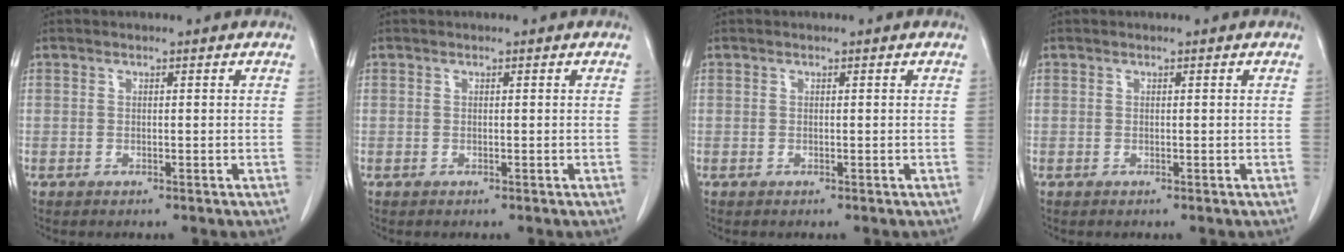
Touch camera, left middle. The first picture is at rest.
{"total": 0.0}
{"total": 0.0}
{"total": 0.0}